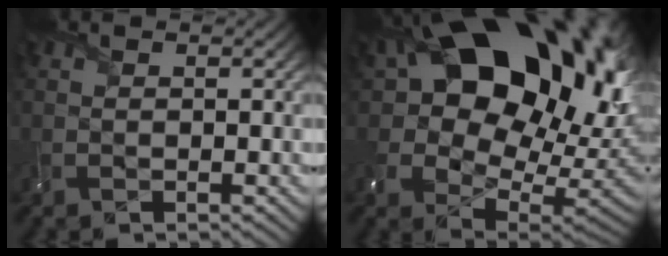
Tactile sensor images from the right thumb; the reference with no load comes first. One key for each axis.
{"total": 23.0, "fx": 8.5, "fy": 15.5, "fz": 14.7, "tx": -0.260, "ty": 0.009, "tz": 0.171}